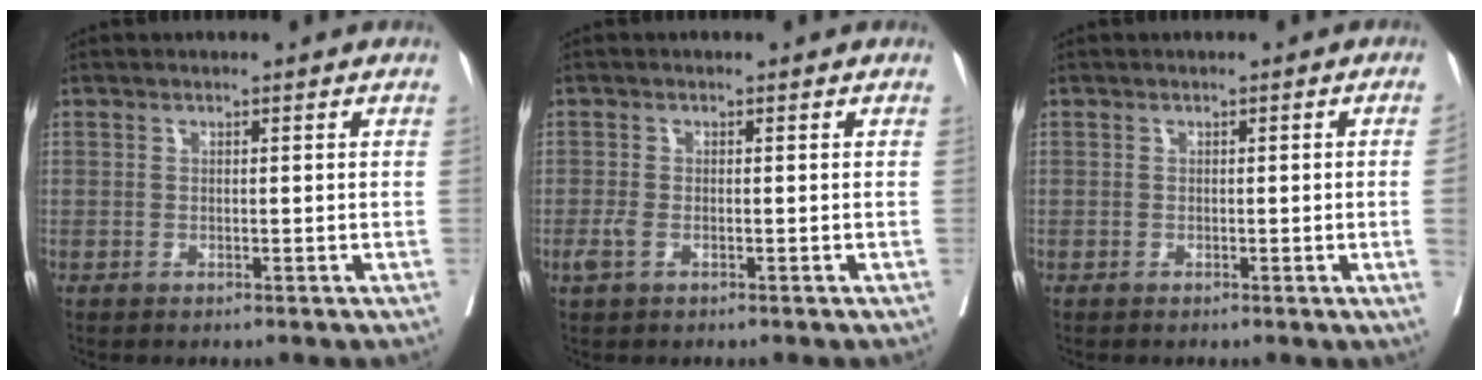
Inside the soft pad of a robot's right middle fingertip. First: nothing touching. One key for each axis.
{"total": 1.6, "fx": -0.6, "fy": 0.8, "fz": 1.2, "tx": -0.035, "ty": -0.003, "tz": -0.012}
{"total": 3.1, "fx": -0.4, "fy": -0.9, "fz": 2.9, "tx": -0.048, "ty": -0.001, "tz": 0.001}